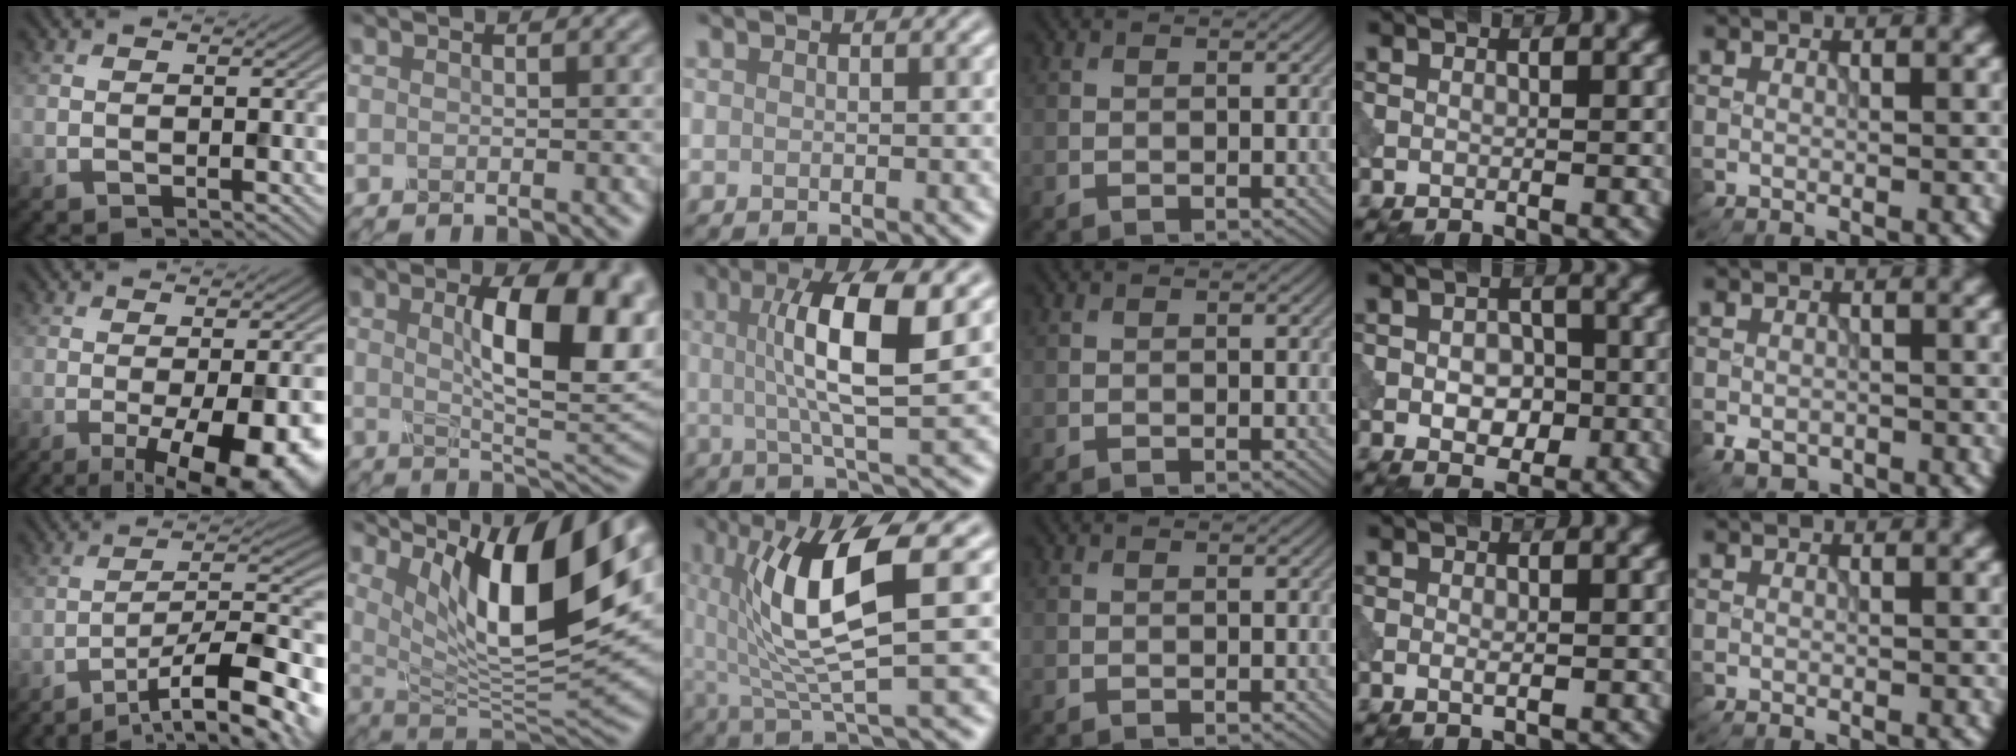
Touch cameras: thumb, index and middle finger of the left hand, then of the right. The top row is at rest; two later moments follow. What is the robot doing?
{"motion": "dispense", "object": "dispenser bottle"}